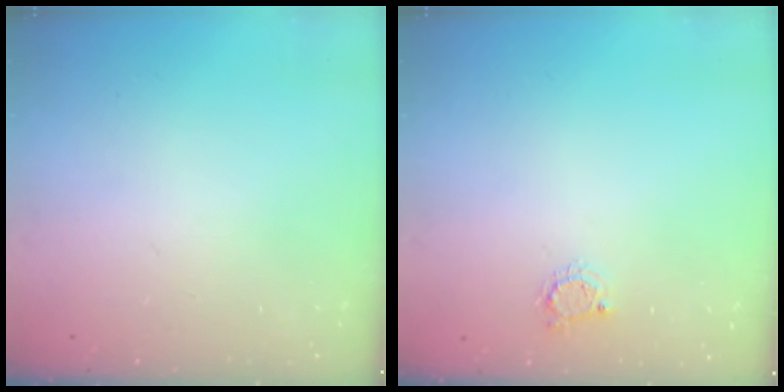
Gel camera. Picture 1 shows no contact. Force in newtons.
{"total": 3.6, "press": 3.6, "slide": 0.5}